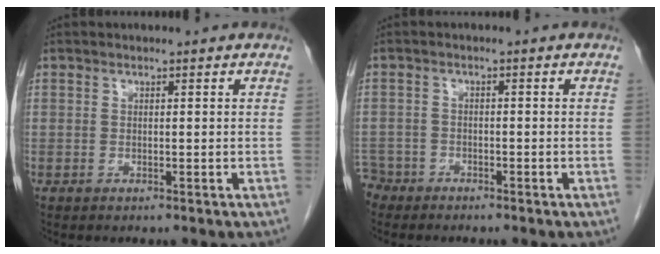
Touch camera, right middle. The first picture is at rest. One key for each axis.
{"total": 3.5, "fx": -3.0, "fy": 1.6, "fz": -0.5, "tx": 0.004, "ty": 0.000, "tz": -0.062}